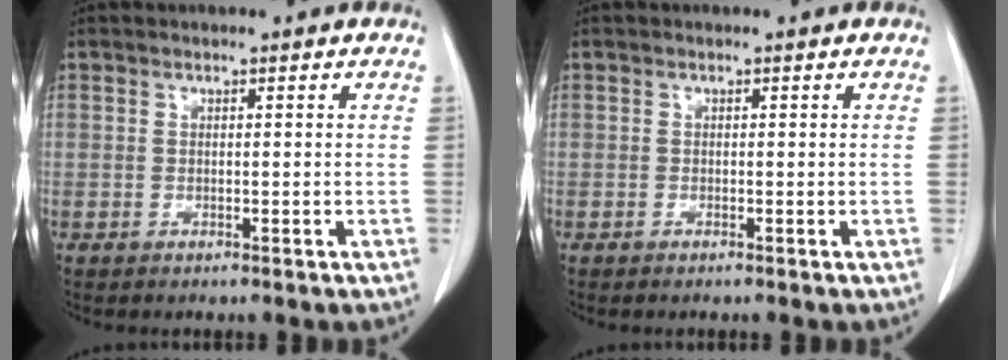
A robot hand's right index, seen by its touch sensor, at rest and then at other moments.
{"total": 0.0}